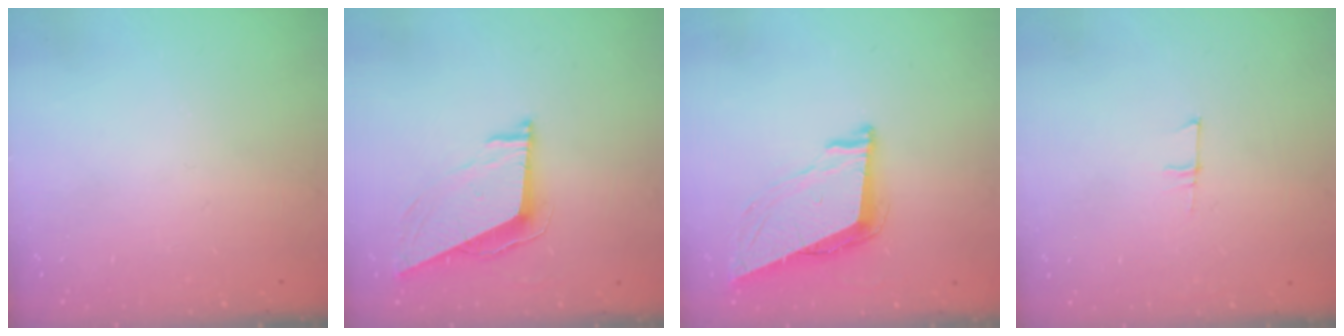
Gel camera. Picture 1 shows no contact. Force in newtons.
{"total": 8.5, "press": 8.2, "slide": 2.2}
{"total": 9.3, "press": 8.8, "slide": 3.2}
{"total": 4.8, "press": 4.8, "slide": 0.3}